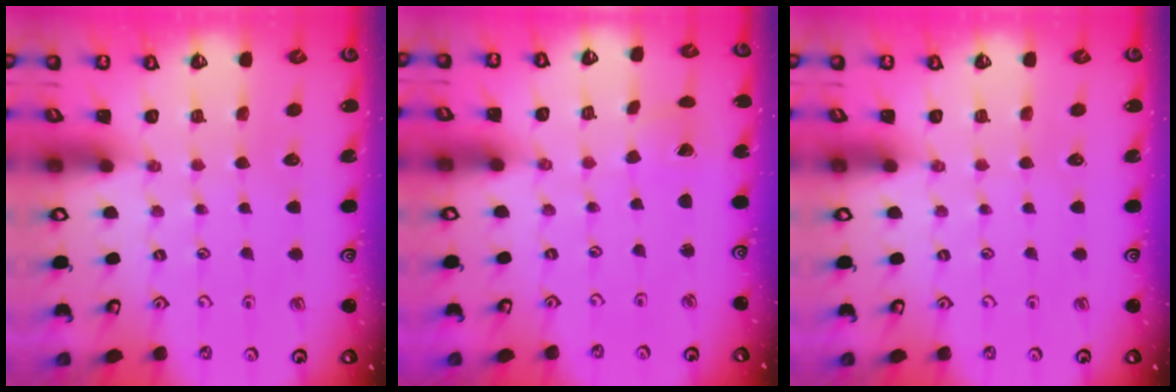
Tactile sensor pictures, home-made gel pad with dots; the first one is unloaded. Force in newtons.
{"total": 1.0, "press": 1.0, "slide": 0.0}
{"total": 0.0}